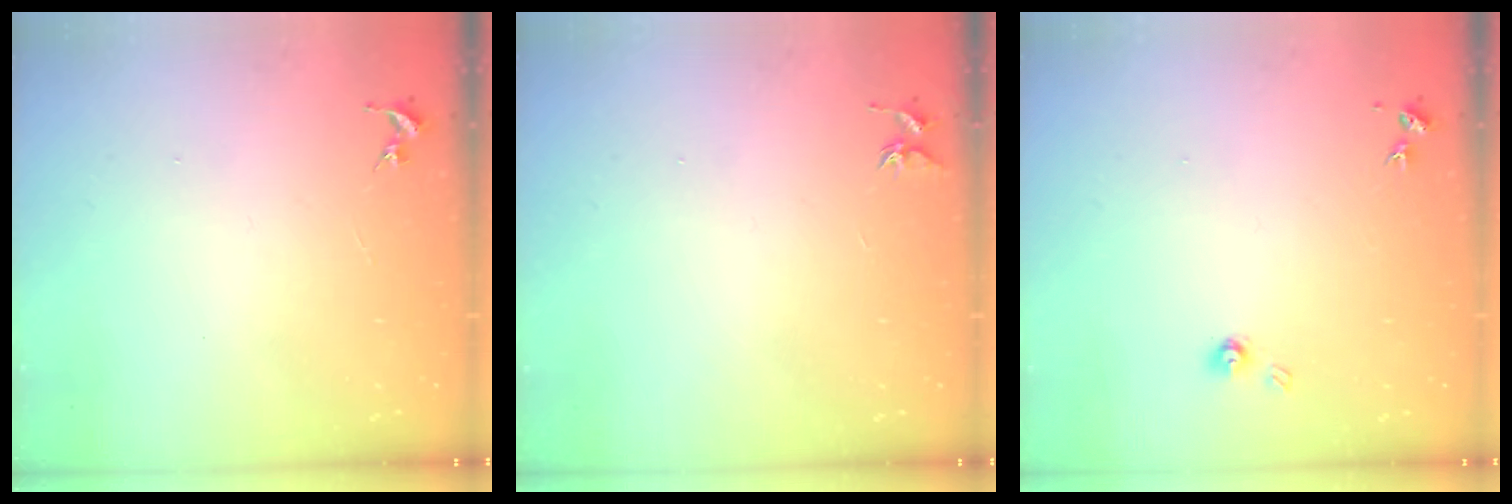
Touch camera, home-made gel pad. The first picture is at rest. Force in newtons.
{"total": 3.7, "press": 3.7, "slide": 0.4}
{"total": 3.9, "press": 3.8, "slide": 0.4}